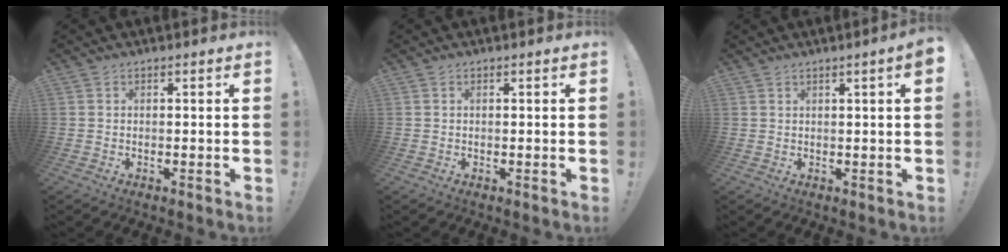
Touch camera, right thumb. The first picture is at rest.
{"total": 0.0}
{"total": 2.5, "force": [1.0, -0.2, 2.3], "torque": [-0.042, -0.001, 0.015]}